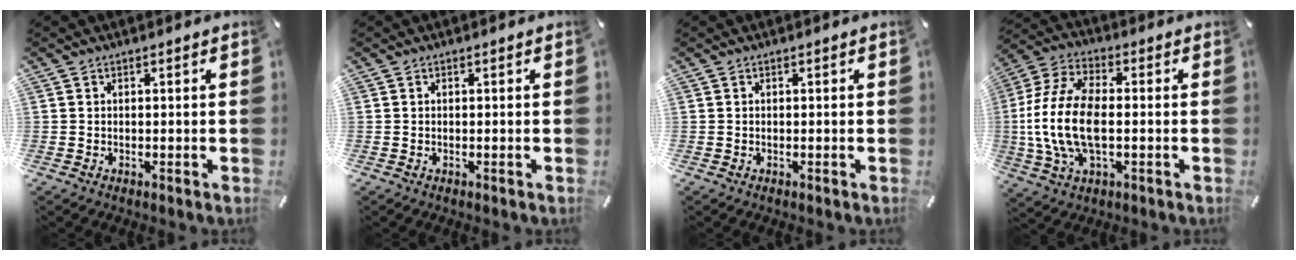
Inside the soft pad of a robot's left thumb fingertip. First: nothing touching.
{"total": 0.0}
{"total": 0.0}
{"total": 15.7, "force": [-1.7, 8.7, 13.0], "torque": [-0.285, -0.006, -0.031]}